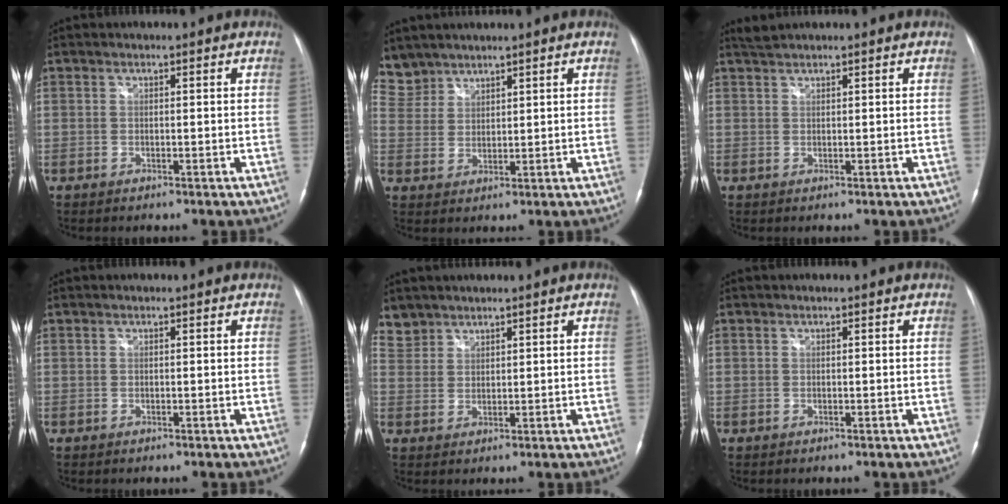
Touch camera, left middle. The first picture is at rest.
{"total": 5.1, "force": [4.6, 2.1, -0.5], "torque": [0.009, 0.010, 0.102]}
{"total": 1.4, "force": [1.4, -0.3, 0.2], "torque": [-0.008, 0.010, 0.033]}
{"total": 0.0}
{"total": 3.3, "force": [2.9, 1.5, -0.5], "torque": [0.015, 0.009, 0.059]}
{"total": 0.0}